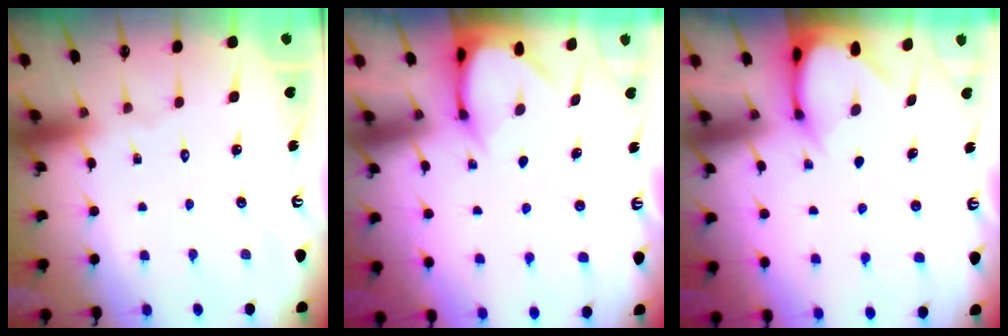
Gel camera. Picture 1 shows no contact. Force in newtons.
{"total": 3.6, "press": 3.6, "slide": 0.3}
{"total": 3.5, "press": 3.5, "slide": 0.3}